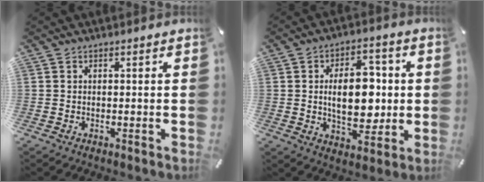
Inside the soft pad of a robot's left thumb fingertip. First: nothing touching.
{"total": 13.5, "force": [0.7, 8.2, 10.7], "torque": [-0.161, 0.002, 0.010]}